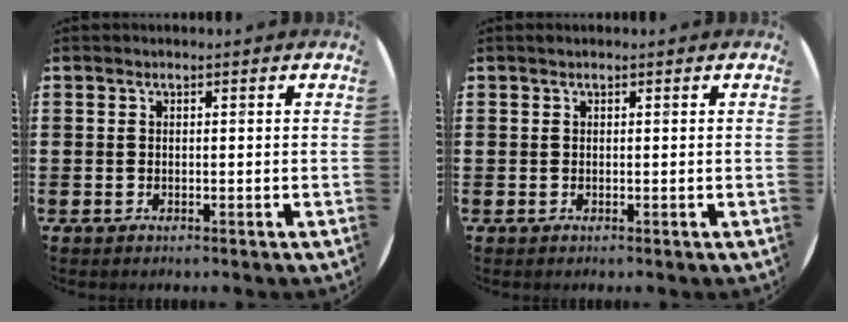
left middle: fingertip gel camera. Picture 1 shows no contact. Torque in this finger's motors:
{"motor_torque": [0.34, -0.31, -0.04, 0.00]}